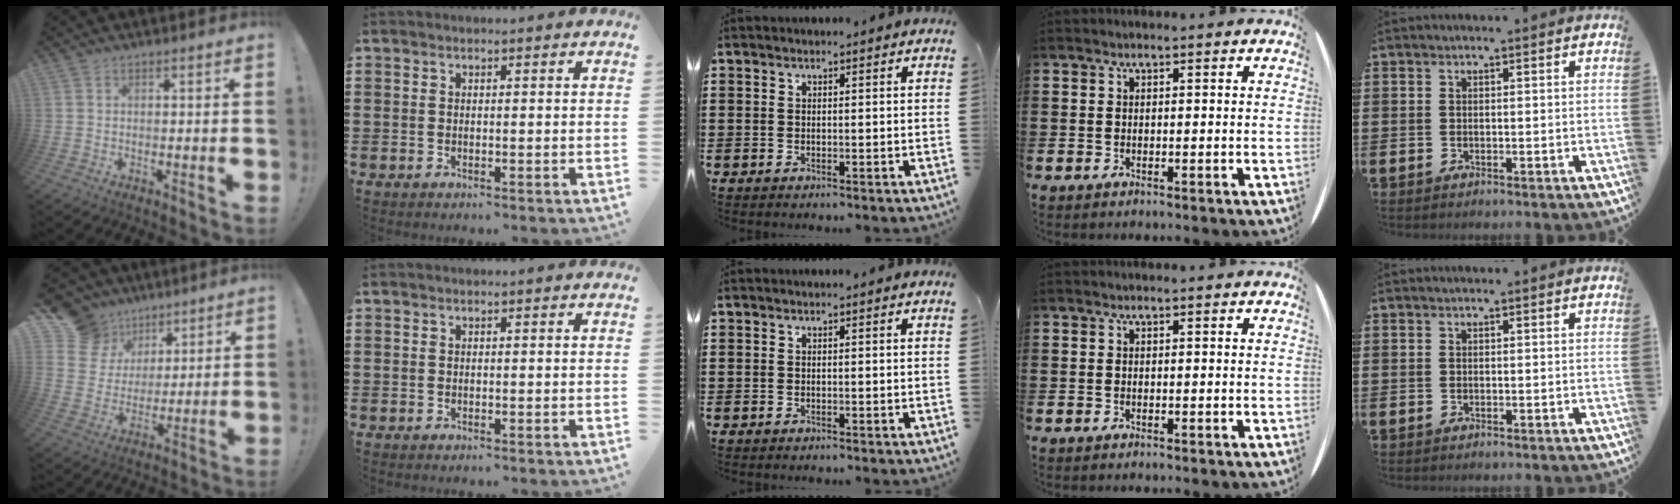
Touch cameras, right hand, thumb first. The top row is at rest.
{"thumb": {"total": 13.5, "force": [7.8, 10.4, 3.7], "torque": [-0.057, -0.050, 0.158]}}